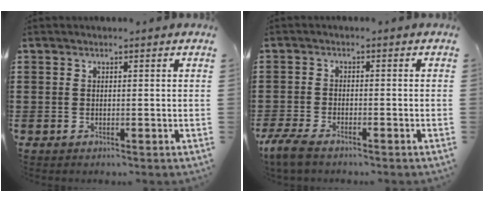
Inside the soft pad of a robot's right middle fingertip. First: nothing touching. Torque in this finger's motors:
{"motor_torque": [0.81, -0.13, 0.36, 0.09]}